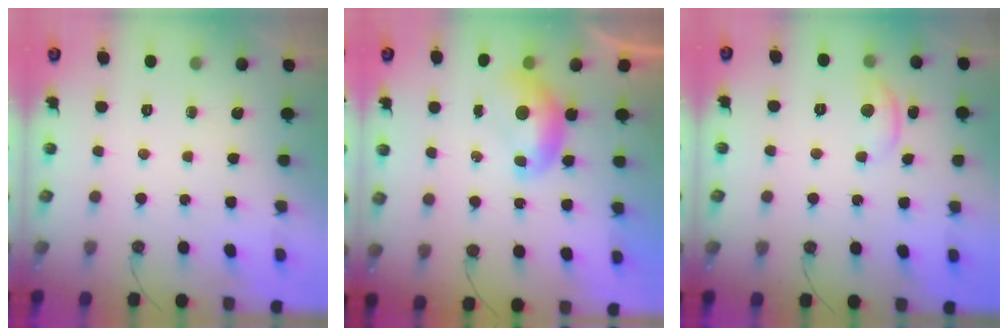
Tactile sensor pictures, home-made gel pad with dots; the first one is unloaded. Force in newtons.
{"total": 0.0}
{"total": 3.0, "press": 3.0, "slide": 0.4}